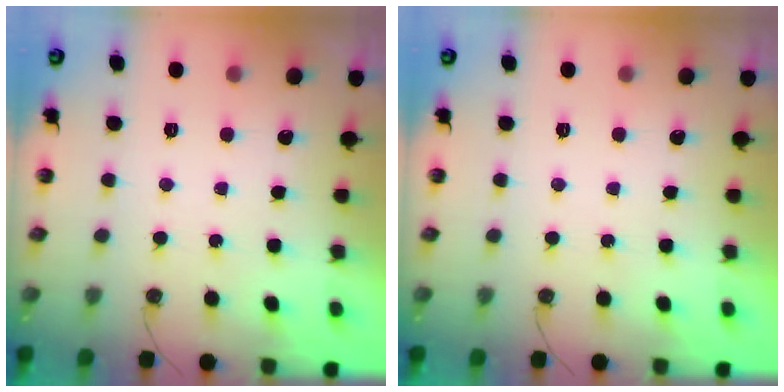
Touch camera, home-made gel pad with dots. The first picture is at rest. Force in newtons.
{"total": 0.0}